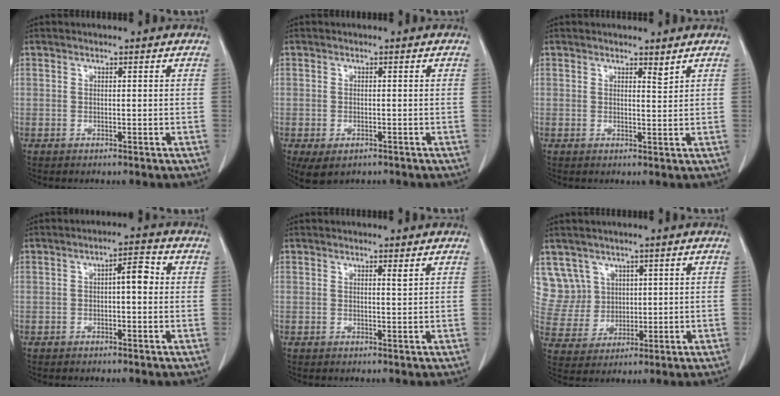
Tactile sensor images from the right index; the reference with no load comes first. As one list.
[{"total": 4.5, "force": [-2.7, 2.4, 2.7], "torque": [-0.051, -0.010, -0.037]}, {"total": 1.2, "force": [1.1, 0.1, 0.5], "torque": [-0.010, -0.010, 0.018]}, {"total": 3.9, "force": [0.1, 1.2, 3.7], "torque": [-0.055, 0.018, -0.001]}, {"total": 0.8, "force": [0.5, -0.1, 0.6], "torque": [-0.014, -0.005, 0.009]}, {"total": 7.4, "force": [3.5, 6.5, -0.1], "torque": [-0.001, 0.024, 0.086]}]